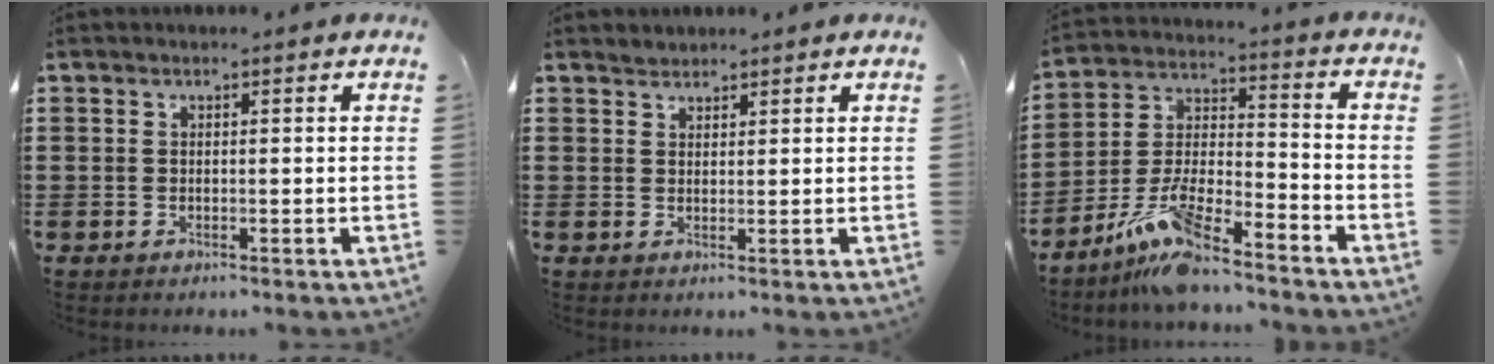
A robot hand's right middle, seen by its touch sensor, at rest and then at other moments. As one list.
[{"total": 1.4, "force": [1.3, 0.5, -0.2], "torque": [0.001, 0.002, 0.026]}, {"total": 9.5, "force": [-8.1, 0.8, 4.9], "torque": [-0.117, -0.005, -0.166]}]